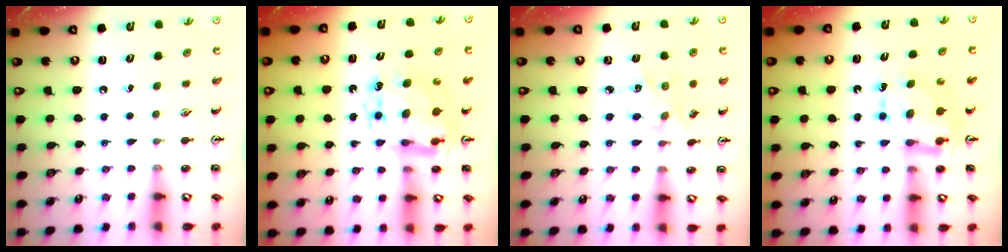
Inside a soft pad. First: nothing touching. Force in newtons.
{"total": 9.5, "press": 9.5, "slide": 1.0}
{"total": 4.4, "press": 4.2, "slide": 1.4}
{"total": 7.4, "press": 7.3, "slide": 0.6}